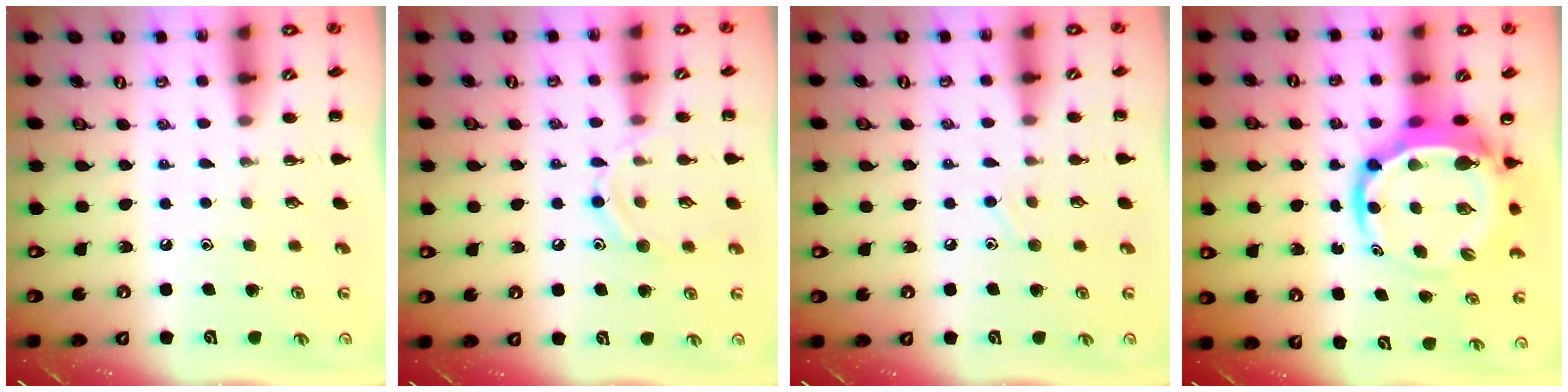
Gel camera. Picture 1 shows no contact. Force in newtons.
{"total": 9.0, "press": 8.9, "slide": 1.2}
{"total": 6.3, "press": 6.1, "slide": 1.4}
{"total": 9.1, "press": 8.7, "slide": 2.5}